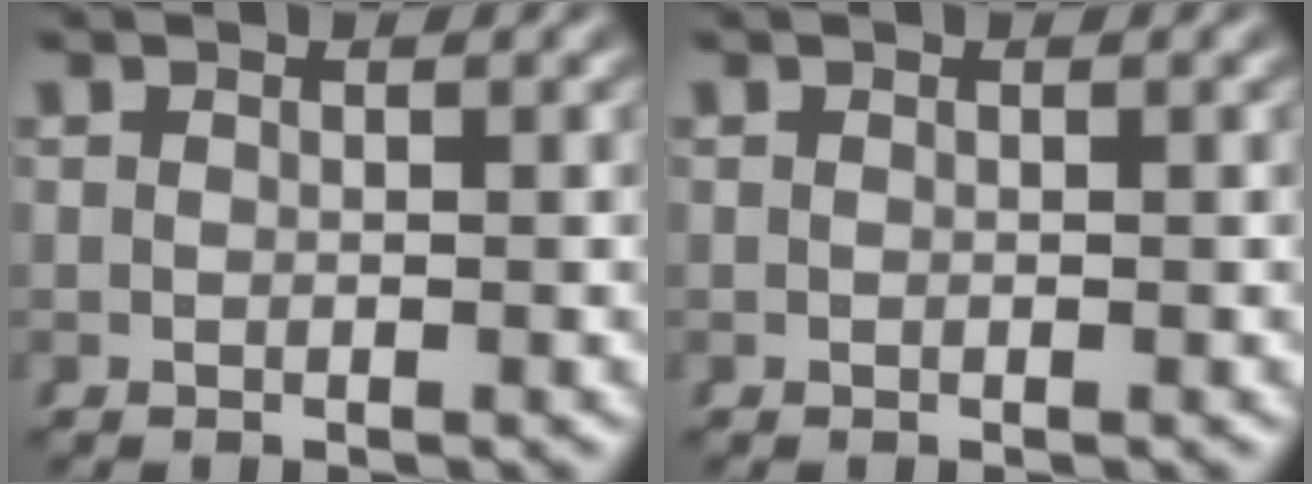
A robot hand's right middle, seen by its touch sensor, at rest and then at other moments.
{"total": 0.0}